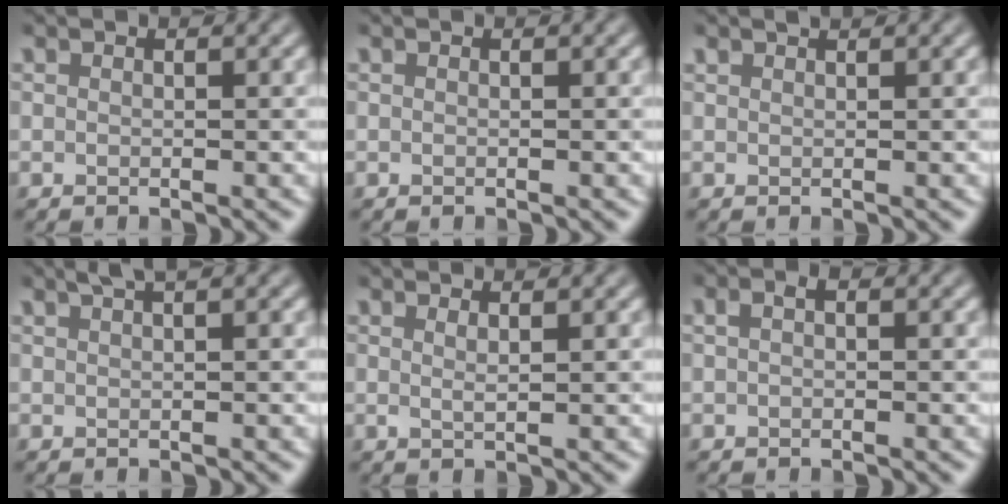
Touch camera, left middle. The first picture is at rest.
{"total": 0.0}
{"total": 0.7, "force": [0.7, 0.1, 0.2], "torque": [-0.002, 0.001, 0.012]}
{"total": 1.8, "force": [1.2, 0.3, 1.3], "torque": [-0.015, 0.004, 0.015]}
{"total": 1.0, "force": [0.5, 0.3, 0.8], "torque": [-0.009, -0.001, 0.006]}
{"total": 1.0, "force": [0.2, 0.5, 0.8], "torque": [-0.018, 0.005, 0.002]}